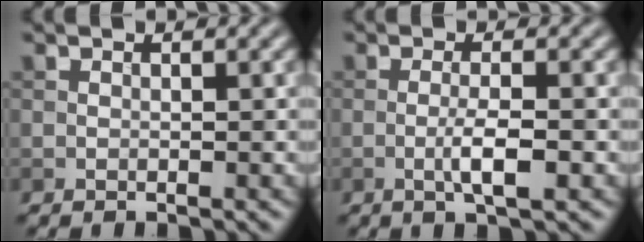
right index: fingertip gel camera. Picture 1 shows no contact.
{"total": 2.9, "force": [-0.8, 0.4, 2.7], "torque": [-0.050, 0.001, -0.016]}